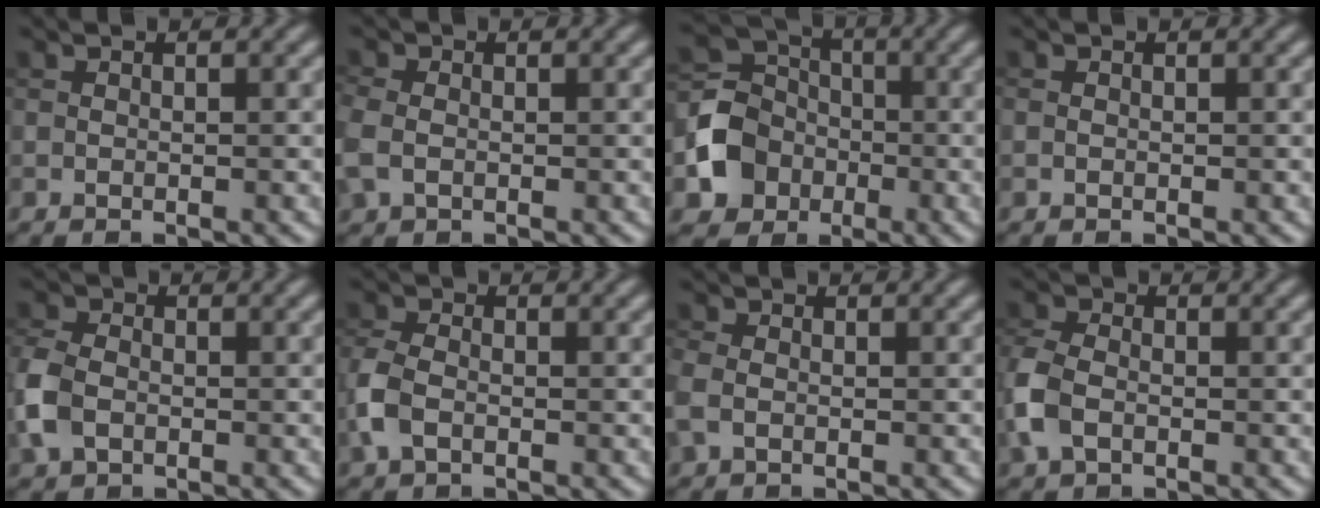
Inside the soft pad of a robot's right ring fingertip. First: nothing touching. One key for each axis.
{"total": 2.6, "fx": -0.5, "fy": 2.1, "fz": 1.5, "tx": -0.046, "ty": 0.000, "tz": -0.016}
{"total": 5.6, "fx": -1.8, "fy": 5.0, "fz": 1.8, "tx": -0.037, "ty": 0.006, "tz": -0.044}
{"total": 0.0}
{"total": 4.4, "fx": -1.3, "fy": 3.2, "fz": 2.8, "tx": -0.076, "ty": 0.001, "tz": -0.035}
{"total": 3.4, "fx": -1.1, "fy": 2.2, "fz": 2.3, "tx": -0.063, "ty": 0.002, "tz": -0.033}
{"total": 2.3, "fx": -0.5, "fy": 1.8, "fz": 1.3, "tx": -0.037, "ty": 0.001, "tz": -0.017}
{"total": 4.1, "fx": -1.2, "fy": 2.8, "fz": 2.8, "tx": -0.079, "ty": 0.000, "tz": -0.037}